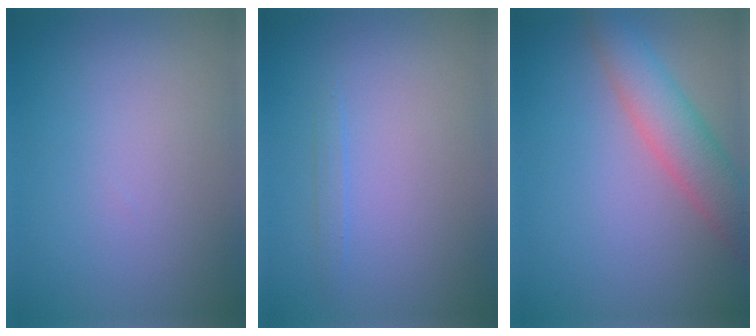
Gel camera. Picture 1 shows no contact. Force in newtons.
{"total": 0.7, "press": 0.7, "slide": 0.1}
{"total": 4.9, "press": 4.9, "slide": 0.3}